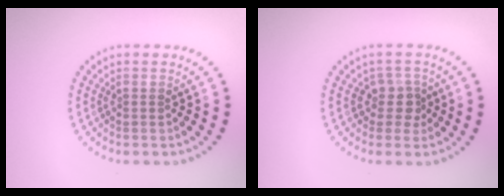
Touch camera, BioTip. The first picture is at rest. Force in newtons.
{"total": 2.0, "press": 1.6, "slide": 1.3}